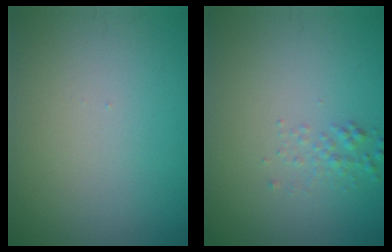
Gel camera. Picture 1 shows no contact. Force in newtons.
{"total": 1.1, "press": 1.1, "slide": 0.0}